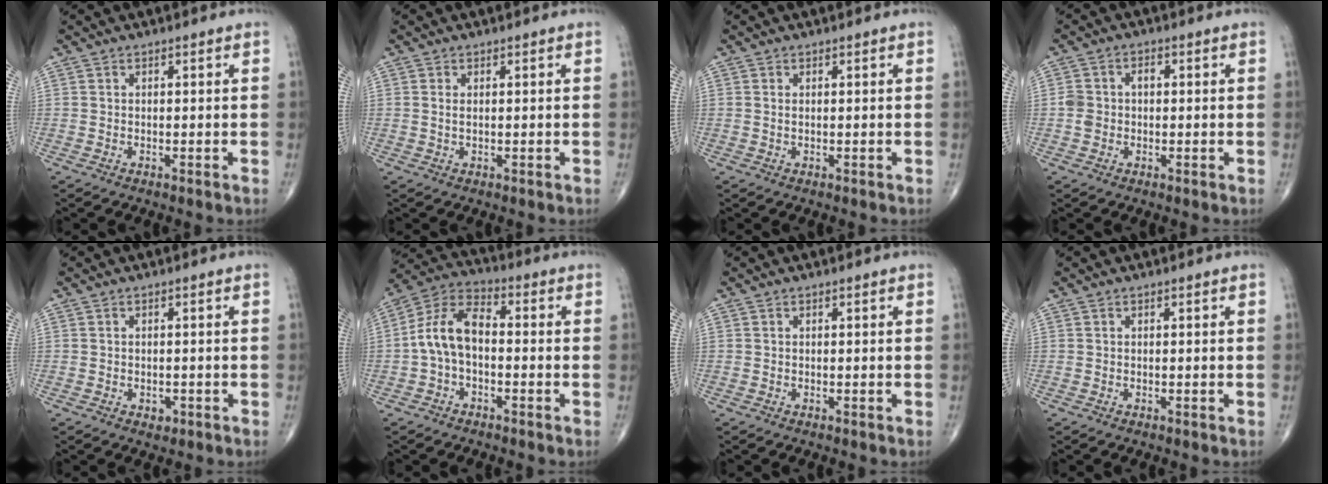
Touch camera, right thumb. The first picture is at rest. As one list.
[{"total": 1.1, "force": [0.2, 0.5, 0.9], "torque": [-0.022, 0.000, 0.006]}, {"total": 0.5, "force": [0.1, 0.3, 0.4], "torque": [-0.011, 0.001, 0.003]}, {"total": 3.9, "force": [-0.1, 3.1, 2.3], "torque": [-0.041, 0.018, -0.002]}, {"total": 1.3, "force": [-0.7, 0.9, 0.6], "torque": [-0.003, 0.001, -0.007]}, {"total": 9.6, "force": [-1.1, 5.6, 7.7], "torque": [-0.144, 0.036, -0.034]}, {"total": 0.0}, {"total": 0.0}]